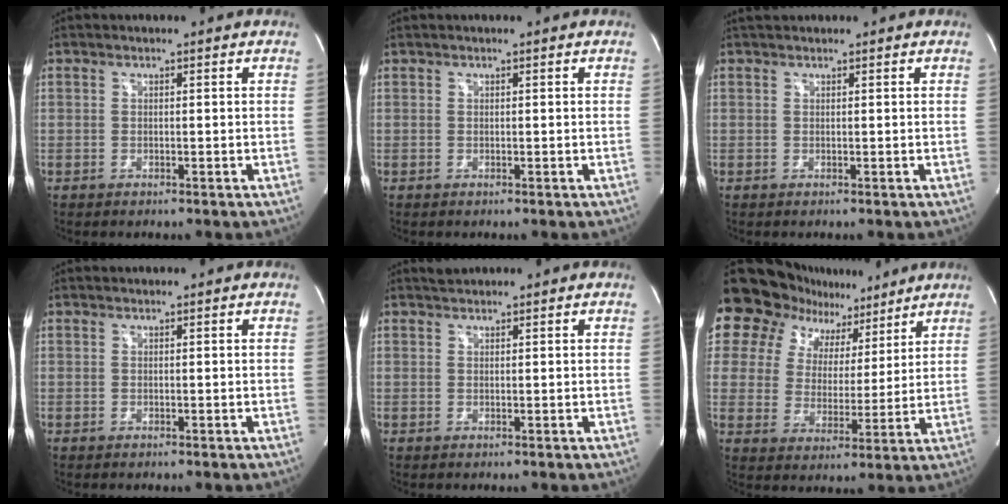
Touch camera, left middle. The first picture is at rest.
{"total": 0.0}
{"total": 1.6, "force": [1.5, 0.5, 0.5], "torque": [-0.012, 0.023, 0.028]}
{"total": 0.0}
{"total": 1.1, "force": [1.1, 0.3, 0.1], "torque": [-0.011, 0.011, 0.022]}
{"total": 18.8, "force": [13.1, 12.2, 5.8], "torque": [-0.130, 0.050, 0.204]}